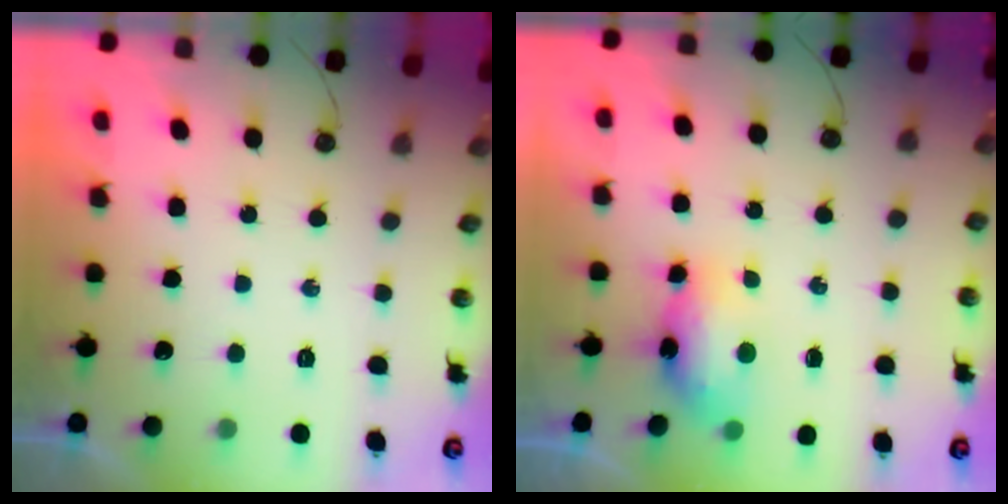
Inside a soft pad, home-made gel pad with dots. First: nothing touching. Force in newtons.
{"total": 8.4, "press": 8.0, "slide": 2.8}